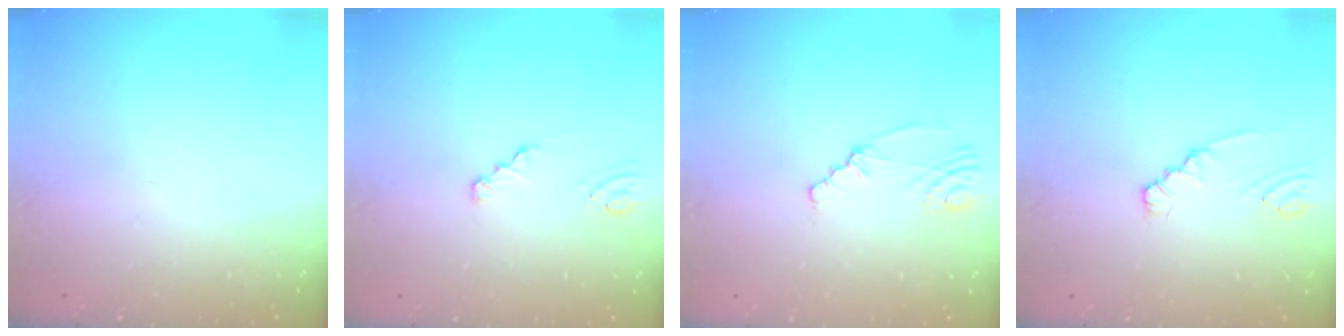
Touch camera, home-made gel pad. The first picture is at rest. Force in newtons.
{"total": 2.4, "press": 2.3, "slide": 0.3}
{"total": 2.5, "press": 2.2, "slide": 1.2}
{"total": 1.8, "press": 1.8, "slide": 0.2}